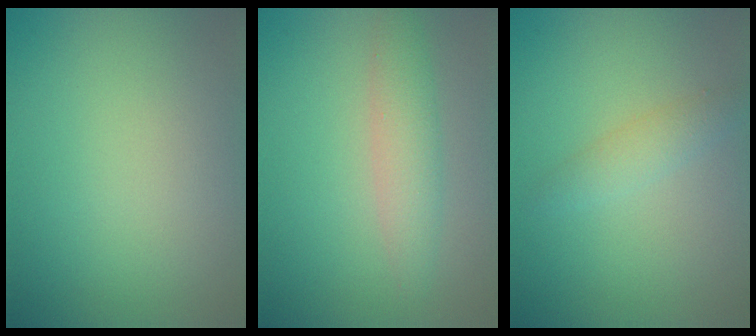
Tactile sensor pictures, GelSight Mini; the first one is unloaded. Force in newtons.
{"total": 2.4, "press": 2.4, "slide": 0.1}
{"total": 1.6, "press": 1.6, "slide": 0.0}